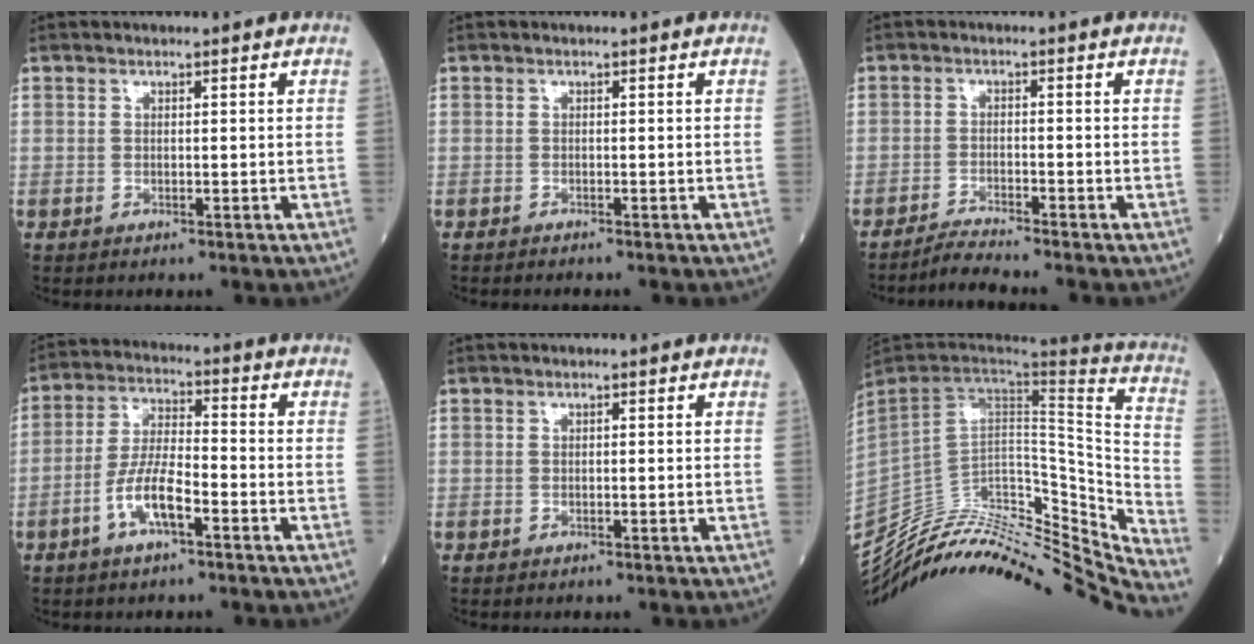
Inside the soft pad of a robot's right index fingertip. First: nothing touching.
{"total": 1.3, "force": [-1.2, 0.0, 0.5], "torque": [-0.006, 0.000, -0.014]}
{"total": 3.6, "force": [-3.3, -1.3, 0.4], "torque": [-0.016, -0.020, -0.063]}
{"total": 7.5, "force": [-3.4, 2.0, 6.4], "torque": [-0.130, 0.005, -0.066]}
{"total": 0.0}
{"total": 36.6, "force": [-33.1, 6.1, 14.4], "torque": [-0.184, -0.023, -0.466]}